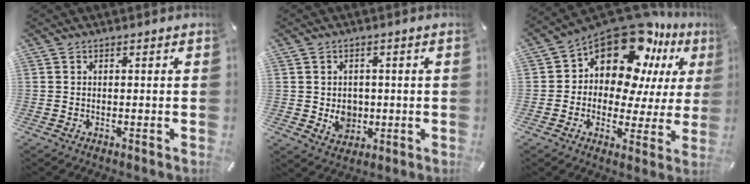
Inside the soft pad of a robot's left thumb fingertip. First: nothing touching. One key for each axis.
{"total": 5.6, "fx": -0.4, "fy": 5.1, "fz": 2.3, "tx": -0.011, "ty": -0.001, "tz": -0.007}
{"total": 15.7, "fx": 10.6, "fy": 7.9, "fz": 8.4, "tx": -0.168, "ty": -0.095, "tz": 0.180}